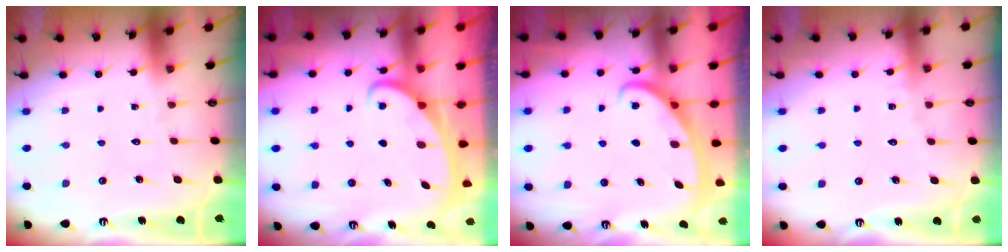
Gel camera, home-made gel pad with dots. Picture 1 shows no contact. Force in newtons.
{"total": 2.3, "press": 2.2, "slide": 0.4}
{"total": 2.6, "press": 2.6, "slide": 0.5}
{"total": 2.5, "press": 2.5, "slide": 0.2}